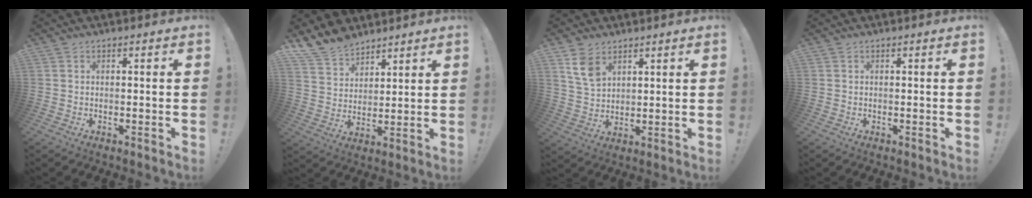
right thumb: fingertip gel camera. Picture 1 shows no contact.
{"total": 10.7, "force": [9.1, 5.2, 2.1], "torque": [-0.049, -0.066, 0.180]}
{"total": 7.5, "force": [4.5, 4.6, 3.9], "torque": [-0.064, -0.016, 0.087]}
{"total": 0.0}